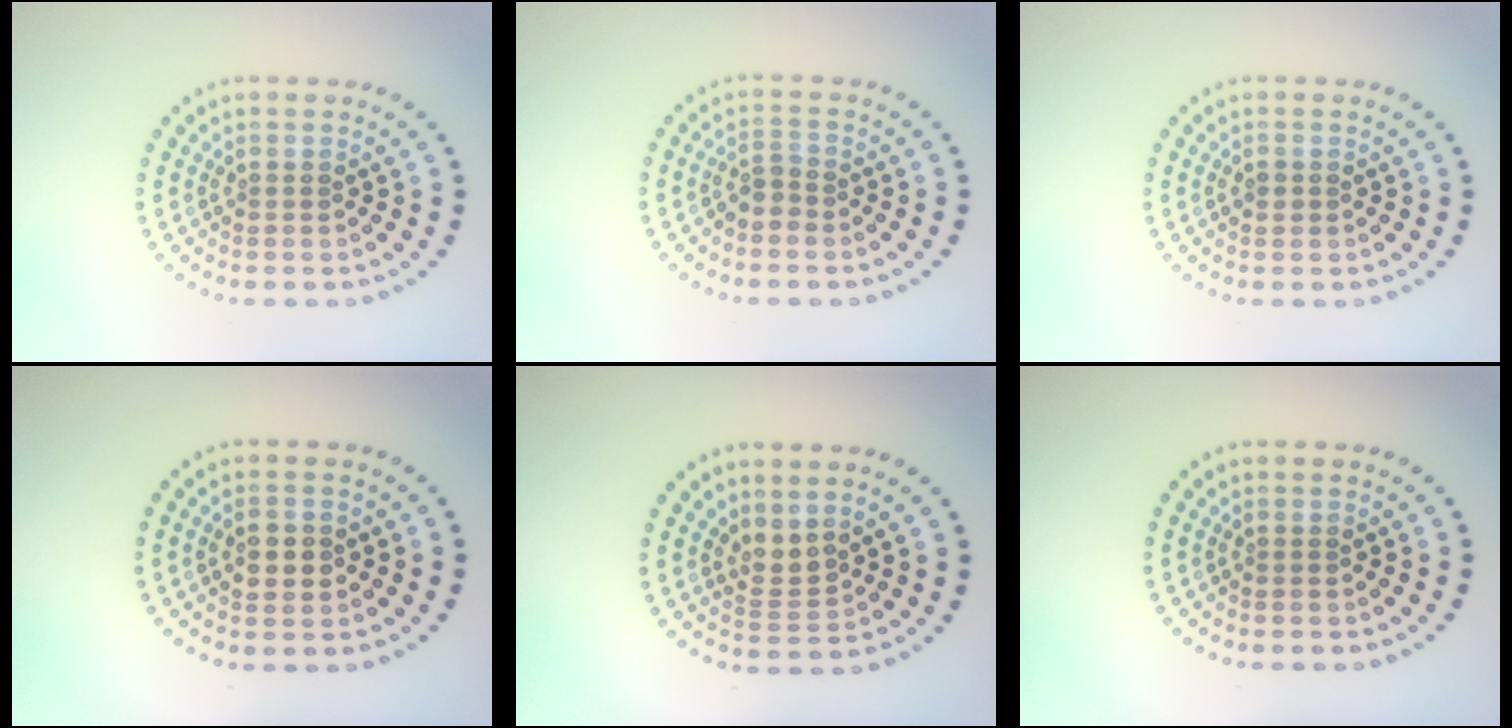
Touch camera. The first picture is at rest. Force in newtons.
{"total": 1.6, "press": 1.2, "slide": 1.1}
{"total": 1.1, "press": 1.1, "slide": 0.2}
{"total": 2.8, "press": 2.8, "slide": 0.1}
{"total": 2.0, "press": 1.4, "slide": 1.4}
{"total": 0.0}